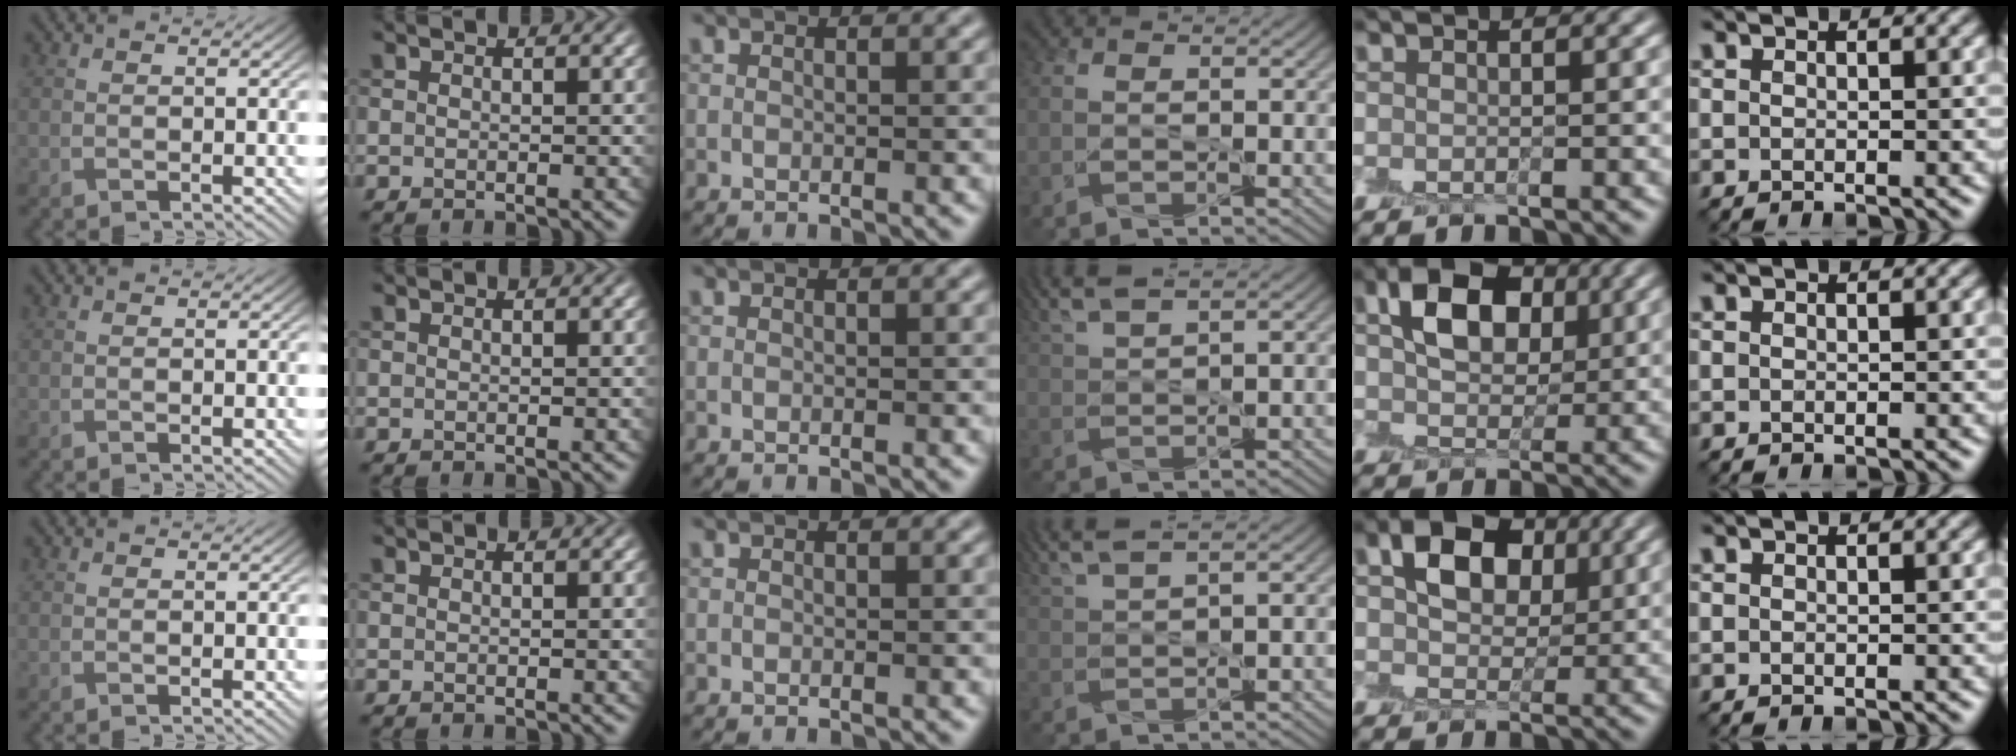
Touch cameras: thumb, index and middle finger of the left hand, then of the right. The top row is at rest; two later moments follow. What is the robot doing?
{"motion": "peel", "object": "postage stamp"}